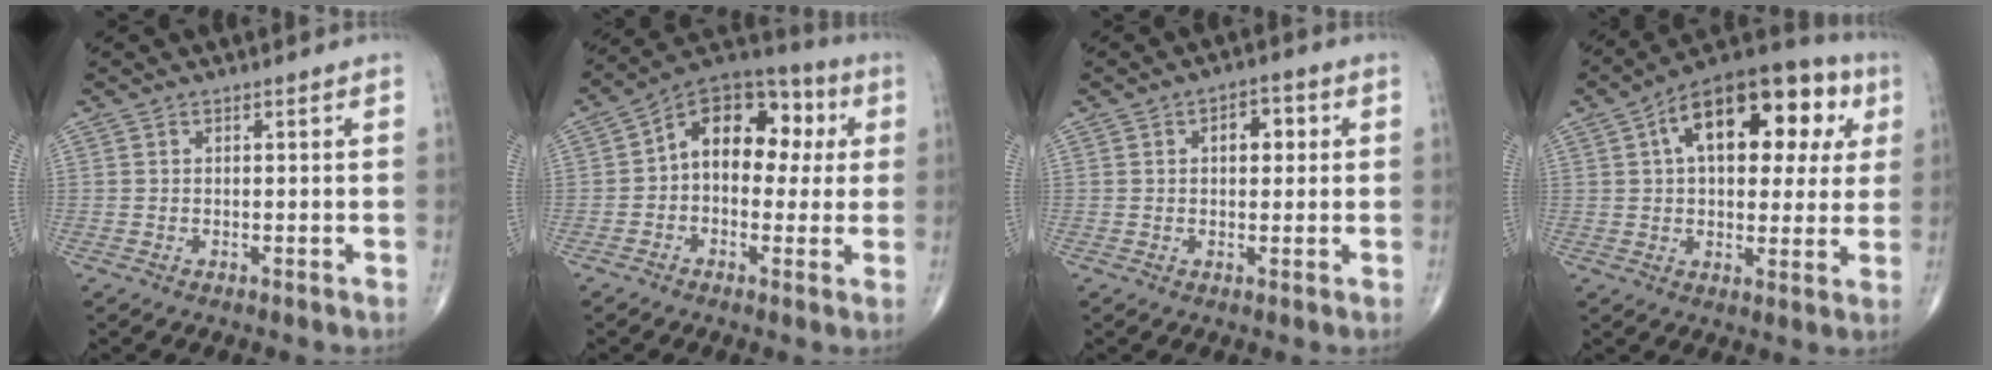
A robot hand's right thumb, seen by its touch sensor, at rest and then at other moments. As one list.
[{"total": 15.3, "force": [1.9, 10.2, 11.2], "torque": [-0.114, 0.042, 0.013]}, {"total": 4.9, "force": [1.1, 3.0, 3.8], "torque": [-0.033, 0.008, 0.011]}, {"total": 22.0, "force": [6.6, 11.8, 17.3], "torque": [-0.218, 0.029, 0.089]}]